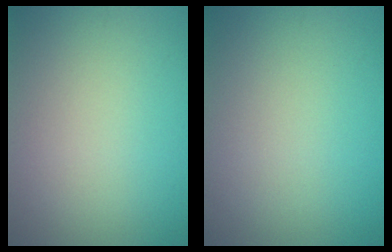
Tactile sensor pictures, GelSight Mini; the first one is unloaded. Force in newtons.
{"total": 0.0}